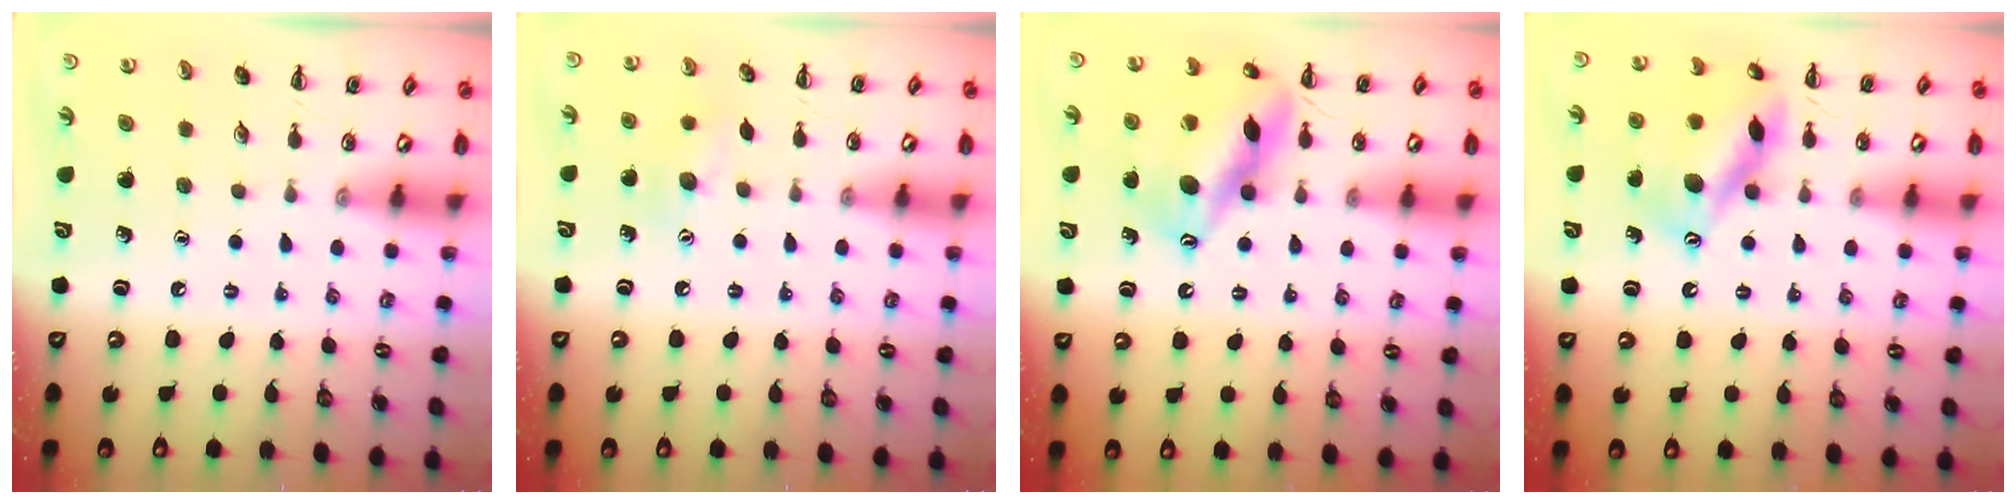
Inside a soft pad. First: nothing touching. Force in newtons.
{"total": 8.5, "press": 8.4, "slide": 1.1}
{"total": 16.2, "press": 16.0, "slide": 2.5}
{"total": 14.5, "press": 14.4, "slide": 1.6}